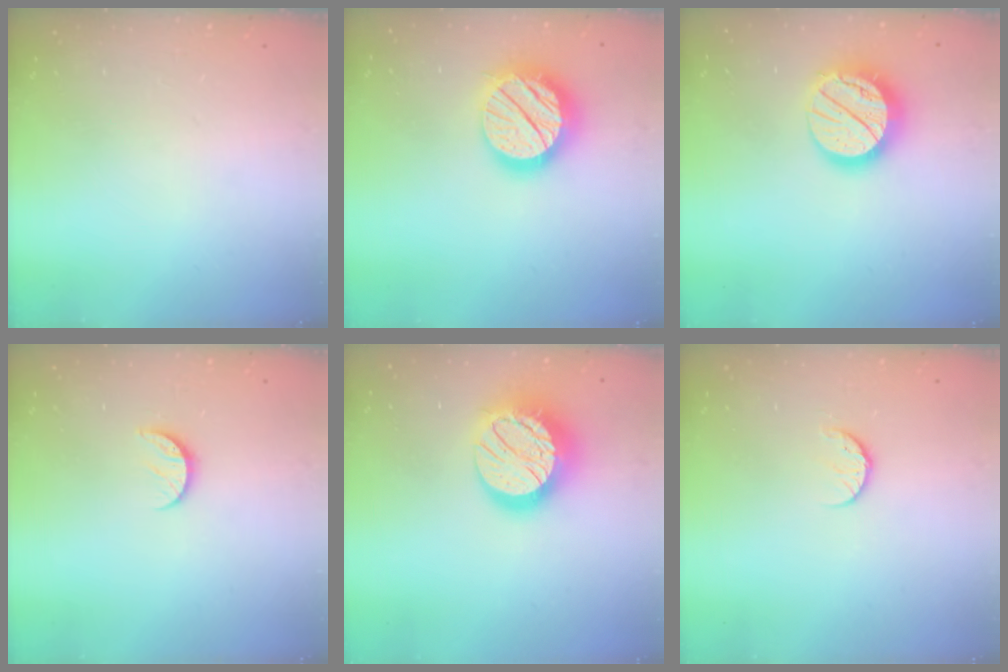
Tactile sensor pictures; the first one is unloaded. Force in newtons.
{"total": 19.1, "press": 19.0, "slide": 1.6}
{"total": 18.6, "press": 18.6, "slide": 1.5}
{"total": 6.4, "press": 6.3, "slide": 0.6}
{"total": 18.6, "press": 18.6, "slide": 1.2}
{"total": 7.2, "press": 7.1, "slide": 0.8}